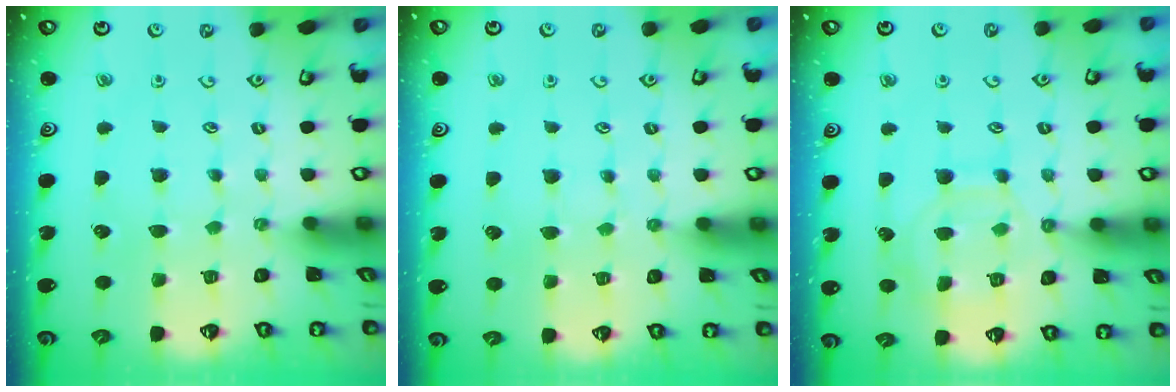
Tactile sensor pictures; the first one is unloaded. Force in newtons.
{"total": 4.8, "press": 4.7, "slide": 0.6}
{"total": 10.8, "press": 10.7, "slide": 1.0}